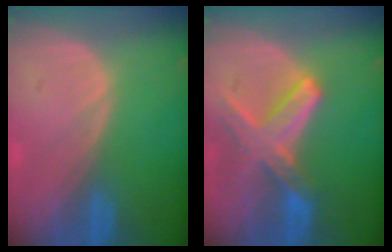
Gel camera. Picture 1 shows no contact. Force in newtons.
{"total": 8.2, "press": 7.2, "slide": 3.9}